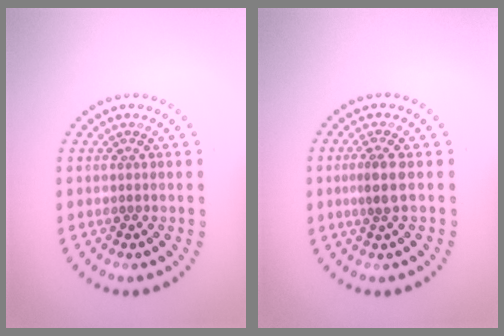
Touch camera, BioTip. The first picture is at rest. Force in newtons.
{"total": 2.1, "press": 1.6, "slide": 1.3}